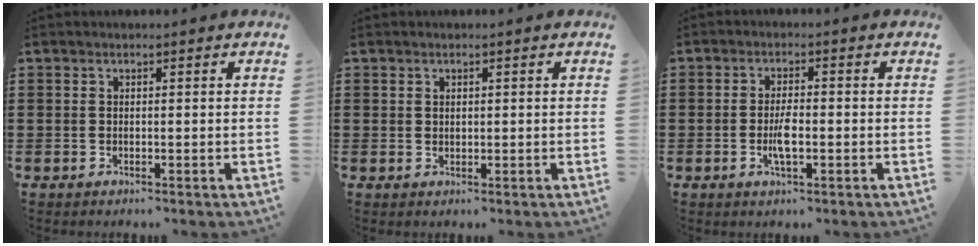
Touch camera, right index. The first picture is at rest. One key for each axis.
{"total": 0.7, "fx": 0.5, "fy": 0.5, "fz": 0.3, "tx": -0.006, "ty": 0.003, "tz": 0.010}
{"total": 3.7, "fx": -0.9, "fy": 1.1, "fz": 3.5, "tx": -0.074, "ty": -0.003, "tz": -0.020}